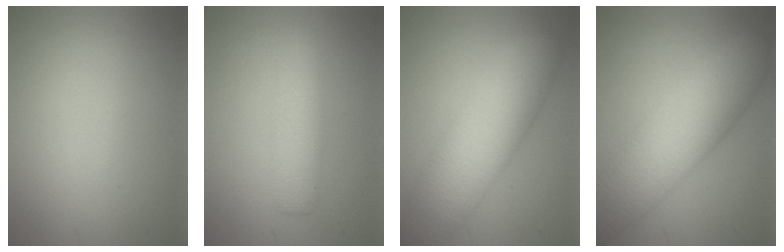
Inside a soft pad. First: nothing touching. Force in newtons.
{"total": 3.2, "press": 3.2, "slide": 0.1}
{"total": 8.6, "press": 8.6, "slide": 0.5}
{"total": 9.2, "press": 9.2, "slide": 0.2}